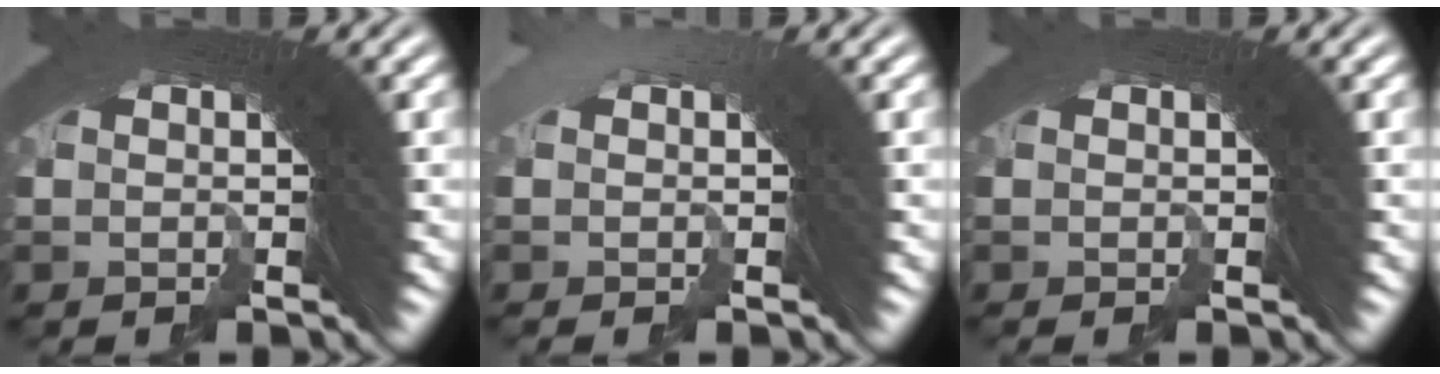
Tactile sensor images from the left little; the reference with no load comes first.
{"total": 0.9, "force": [-0.7, -0.4, -0.2], "torque": [0.014, 0.012, -0.015]}
{"total": 0.5, "force": [0.3, 0.3, 0.2], "torque": [-0.005, 0.000, 0.006]}